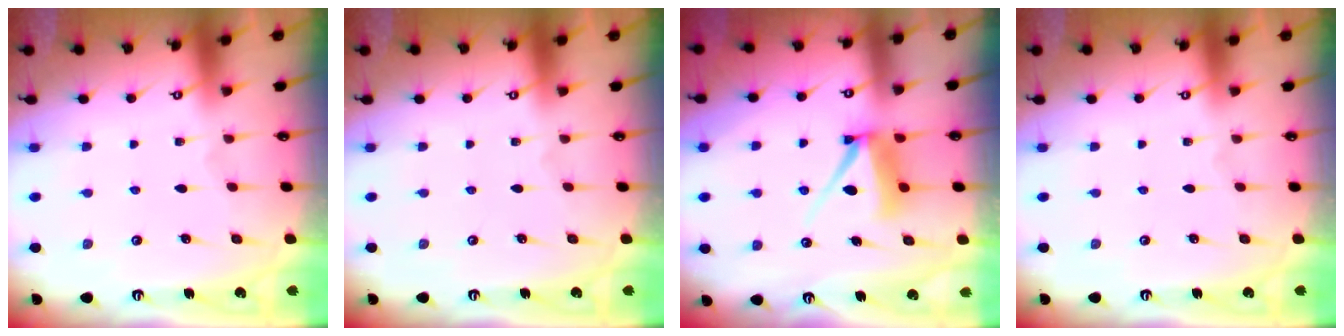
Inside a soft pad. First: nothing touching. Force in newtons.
{"total": 0.0}
{"total": 8.2, "press": 8.1, "slide": 0.9}
{"total": 0.0}